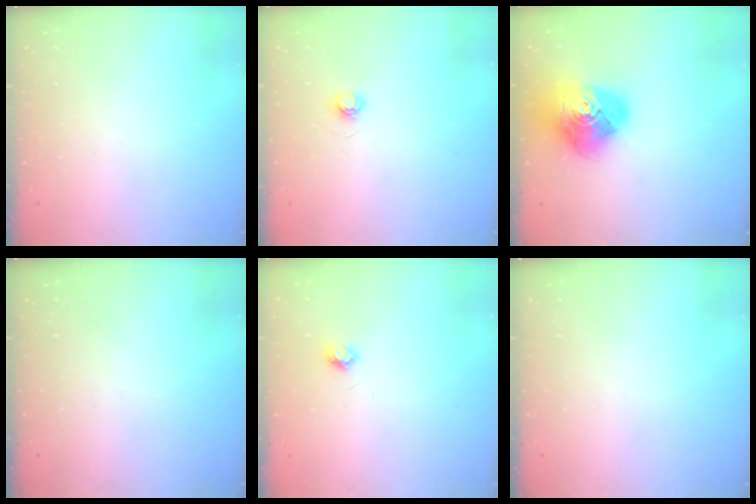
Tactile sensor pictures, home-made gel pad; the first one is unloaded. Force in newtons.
{"total": 4.7, "press": 4.6, "slide": 0.6}
{"total": 19.4, "press": 19.3, "slide": 2.3}
{"total": 0.0}
{"total": 3.7, "press": 3.7, "slide": 0.5}
{"total": 0.0}